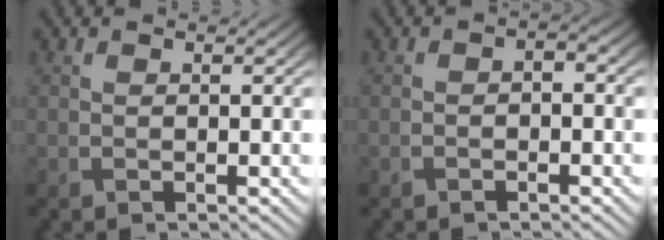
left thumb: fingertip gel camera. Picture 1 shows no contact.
{"total": 1.1, "force": [-0.5, 0.5, 0.9], "torque": [-0.015, 0.002, -0.010]}